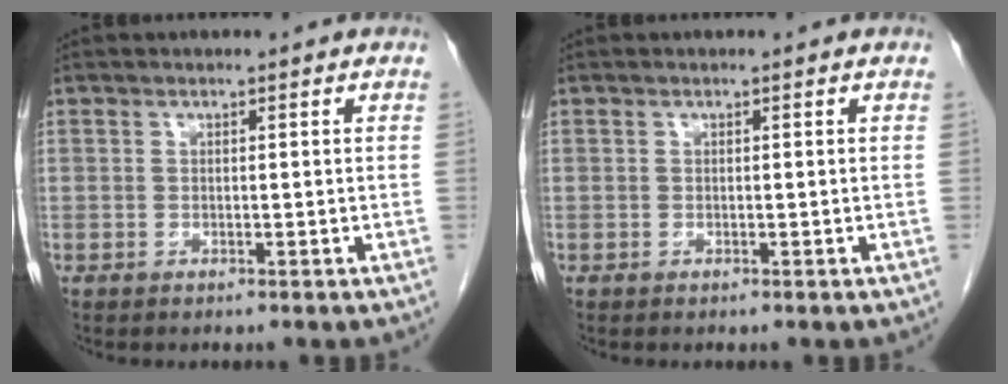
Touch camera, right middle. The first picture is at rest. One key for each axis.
{"total": 0.0}